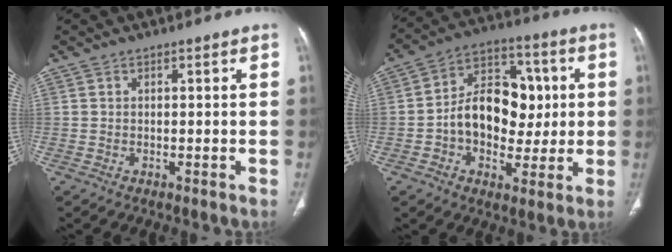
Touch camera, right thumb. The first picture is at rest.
{"total": 15.7, "force": [-0.1, 11.1, 11.1], "torque": [-0.126, 0.031, -0.002]}